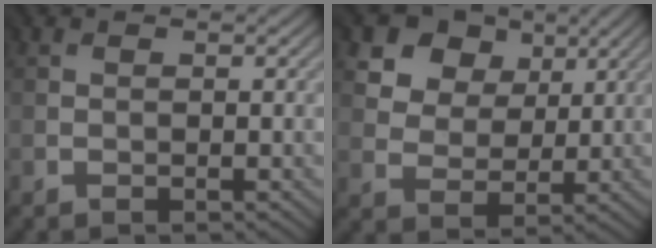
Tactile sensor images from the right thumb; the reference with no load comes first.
{"total": 11.9, "force": [7.2, 8.4, 4.5], "torque": [-0.136, 0.016, 0.142]}